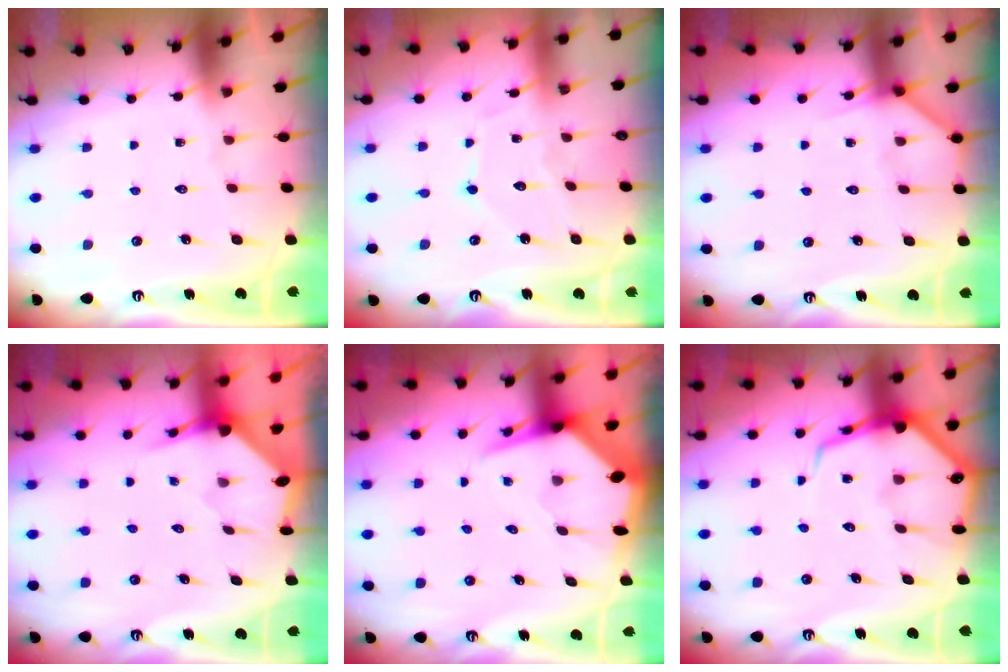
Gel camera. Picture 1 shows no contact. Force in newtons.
{"total": 8.3, "press": 8.3, "slide": 0.2}
{"total": 4.5, "press": 4.5, "slide": 0.4}
{"total": 3.2, "press": 3.2, "slide": 0.3}
{"total": 6.1, "press": 6.0, "slide": 0.8}
{"total": 8.2, "press": 8.1, "slide": 1.0}